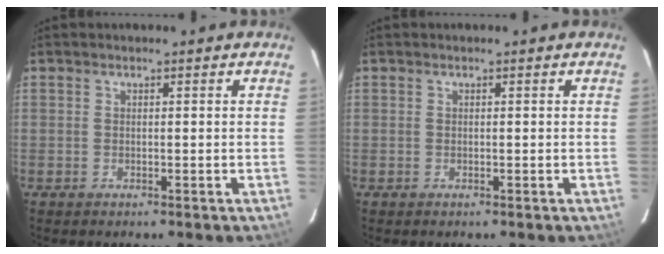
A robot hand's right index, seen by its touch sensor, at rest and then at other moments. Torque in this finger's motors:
{"motor_torque": [0.00, 0.00, 0.01, 0.00]}